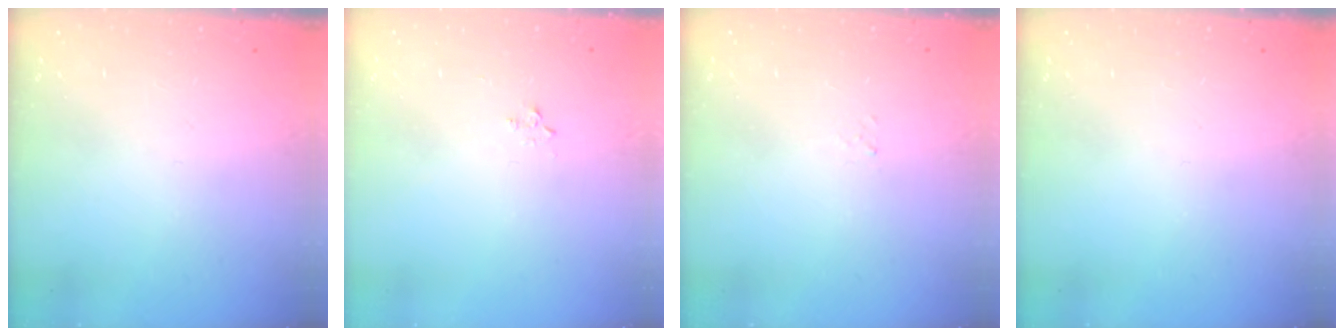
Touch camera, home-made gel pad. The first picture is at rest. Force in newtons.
{"total": 2.9, "press": 2.8, "slide": 0.4}
{"total": 1.5, "press": 1.5, "slide": 0.2}
{"total": 0.0}